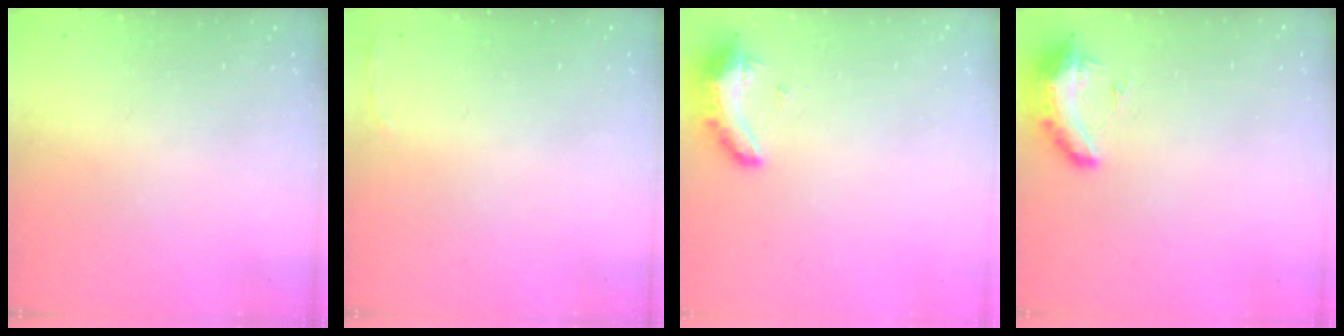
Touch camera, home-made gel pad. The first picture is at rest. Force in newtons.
{"total": 2.8, "press": 2.6, "slide": 0.9}
{"total": 16.2, "press": 11.0, "slide": 11.9}
{"total": 14.6, "press": 10.5, "slide": 10.2}